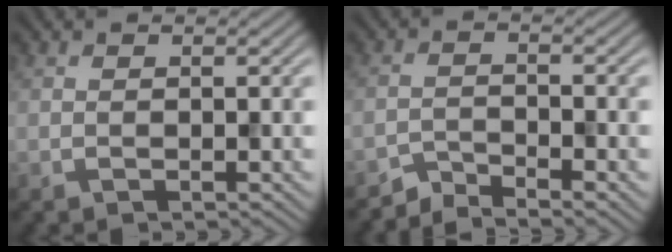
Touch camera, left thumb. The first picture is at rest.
{"total": 3.0, "force": [-2.9, 0.3, 0.9], "torque": [-0.012, -0.001, -0.064]}